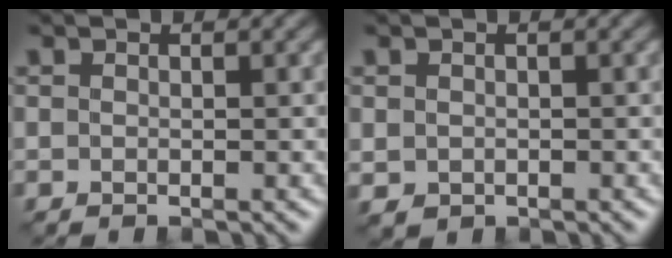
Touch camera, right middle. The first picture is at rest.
{"total": 1.1, "force": [-0.2, 0.9, 0.5], "torque": [-0.015, -0.004, 0.000]}